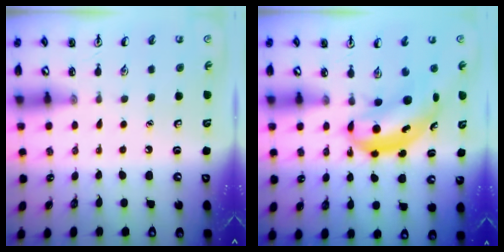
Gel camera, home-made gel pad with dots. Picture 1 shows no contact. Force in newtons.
{"total": 5.2, "press": 5.1, "slide": 1.3}